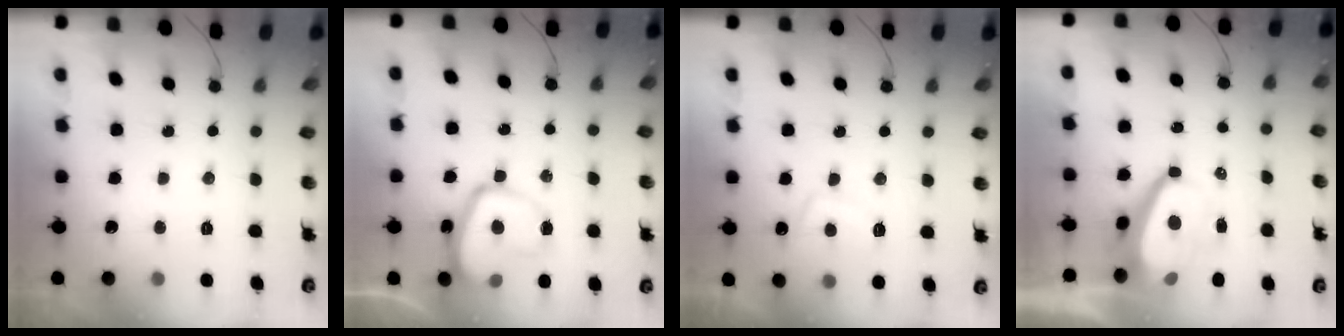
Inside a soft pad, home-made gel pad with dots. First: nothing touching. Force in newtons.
{"total": 12.5, "press": 12.5, "slide": 1.2}
{"total": 5.1, "press": 5.0, "slide": 1.0}
{"total": 6.7, "press": 6.6, "slide": 0.9}